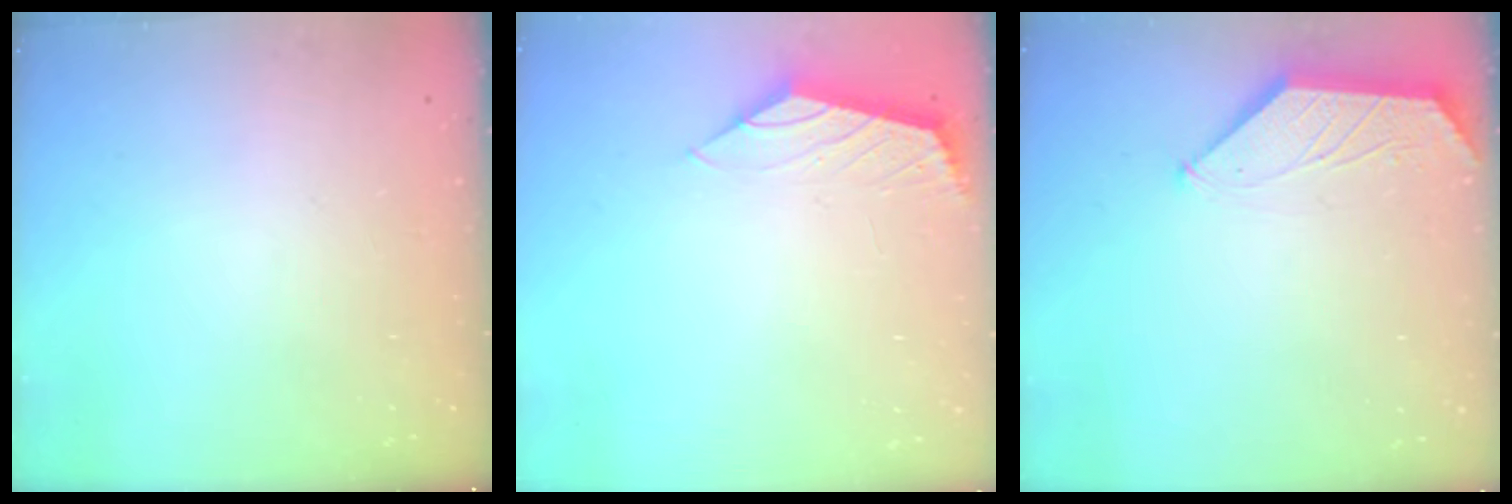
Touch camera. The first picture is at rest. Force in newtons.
{"total": 0.8, "press": 0.7, "slide": 0.3}
{"total": 1.1, "press": 1.1, "slide": 0.3}